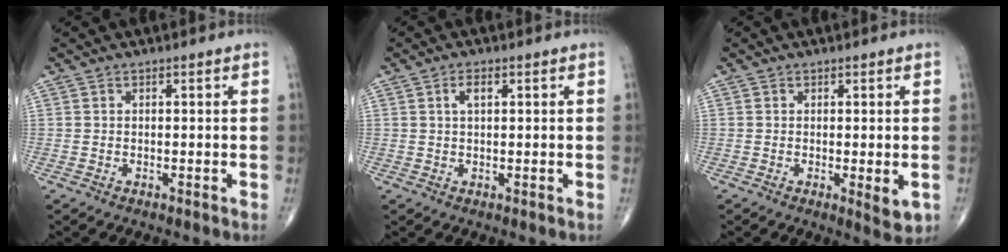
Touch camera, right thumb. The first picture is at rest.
{"total": 2.5, "force": [0.9, 1.1, 2.0], "torque": [-0.038, 0.004, 0.018]}
{"total": 3.6, "force": [-0.7, 1.1, 3.3], "torque": [-0.044, -0.010, -0.008]}